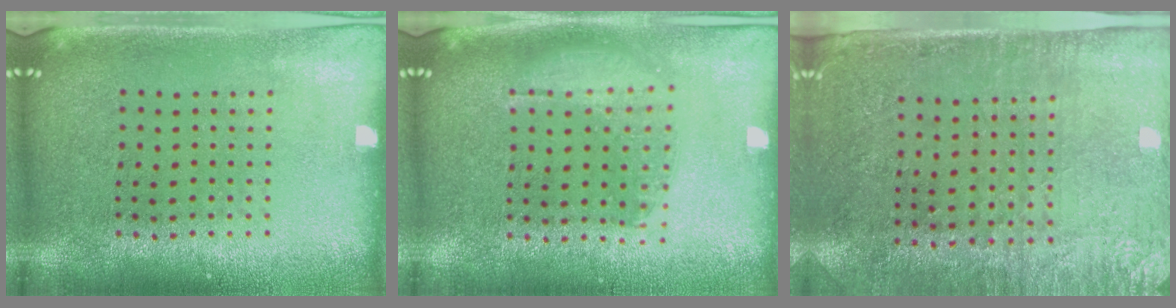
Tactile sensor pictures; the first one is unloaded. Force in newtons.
{"total": 1.3, "press": 1.1, "slide": 0.5}
{"total": 2.8, "press": 2.4, "slide": 1.4}